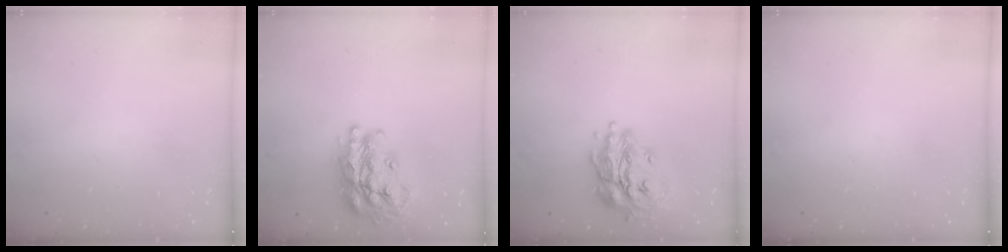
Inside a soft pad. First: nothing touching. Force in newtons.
{"total": 25.6, "press": 25.5, "slide": 2.2}
{"total": 16.1, "press": 15.9, "slide": 2.1}
{"total": 0.0}